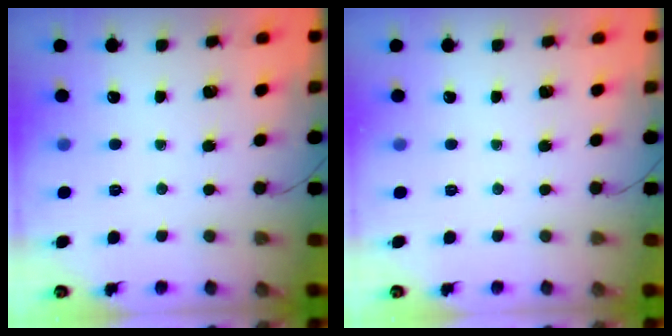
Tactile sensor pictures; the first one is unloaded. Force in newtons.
{"total": 0.0}